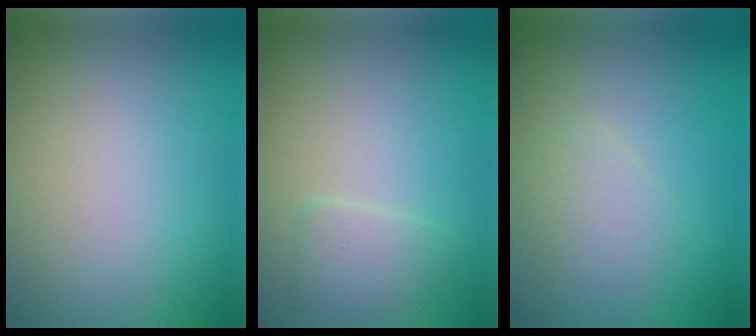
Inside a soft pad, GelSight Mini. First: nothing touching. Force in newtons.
{"total": 1.8, "press": 1.8, "slide": 0.1}
{"total": 1.8, "press": 1.8, "slide": 0.1}